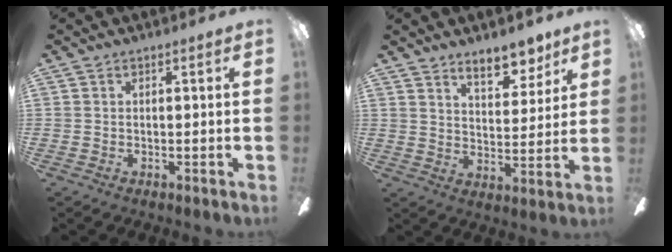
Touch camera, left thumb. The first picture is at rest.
{"total": 9.2, "force": [7.4, 3.6, 4.1], "torque": [-0.043, -0.043, 0.127]}